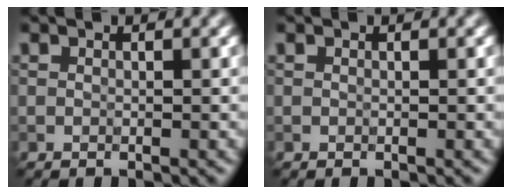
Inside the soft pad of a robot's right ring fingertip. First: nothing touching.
{"total": 0.0}